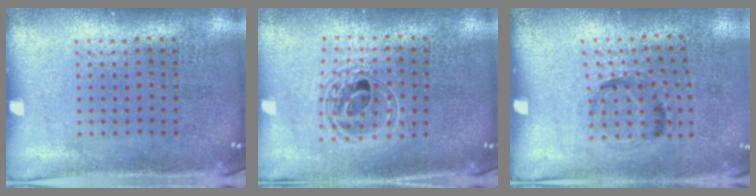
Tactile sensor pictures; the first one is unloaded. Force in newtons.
{"total": 1.5, "press": 1.3, "slide": 0.8}
{"total": 1.1, "press": 0.6, "slide": 0.9}